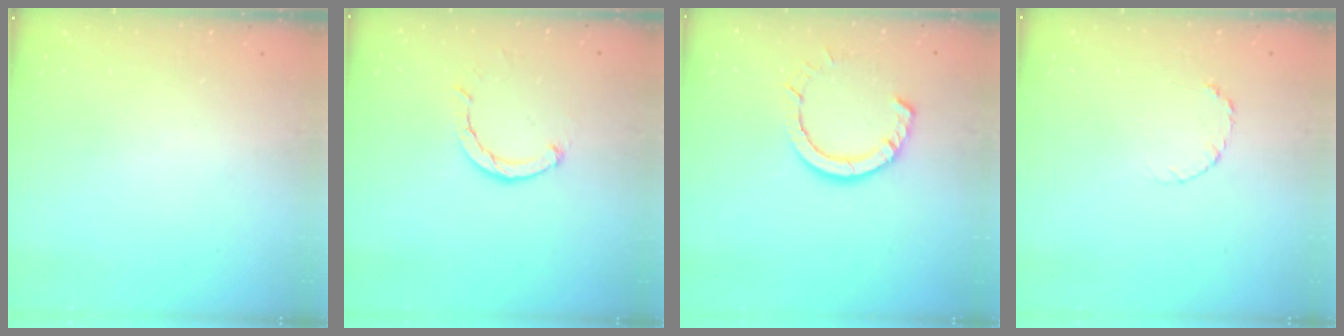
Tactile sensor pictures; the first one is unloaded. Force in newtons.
{"total": 2.1, "press": 2.1, "slide": 0.1}
{"total": 8.5, "press": 8.4, "slide": 1.0}
{"total": 3.9, "press": 3.8, "slide": 0.5}